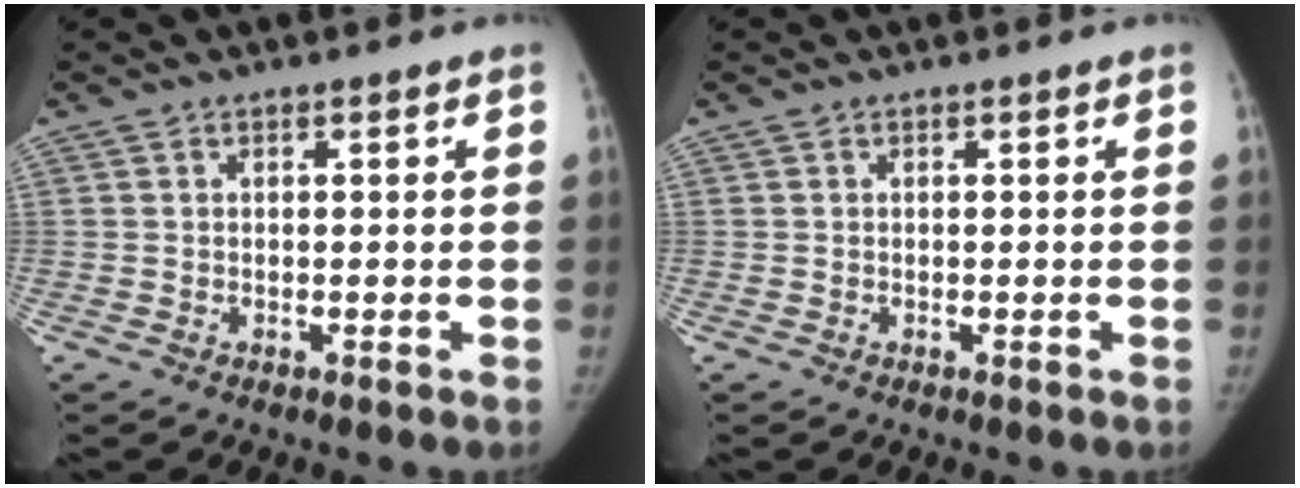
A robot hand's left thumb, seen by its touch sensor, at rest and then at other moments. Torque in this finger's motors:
{"motor_torque": [0.00, 0.00, 0.17, -0.15, 0.00]}